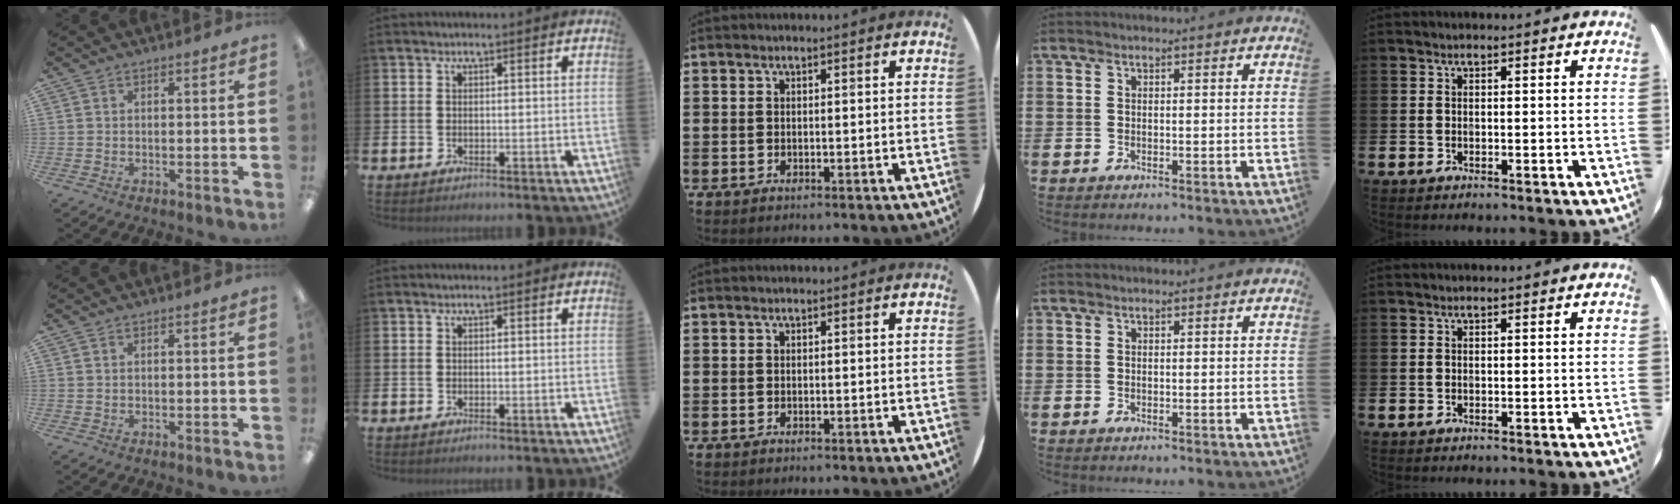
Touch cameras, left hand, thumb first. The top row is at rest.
{}